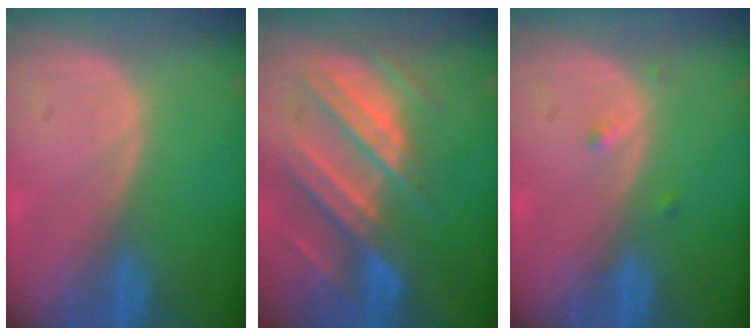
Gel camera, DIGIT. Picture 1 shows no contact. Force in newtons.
{"total": 10.5, "press": 9.3, "slide": 4.9}
{"total": 1.3, "press": 1.1, "slide": 0.7}